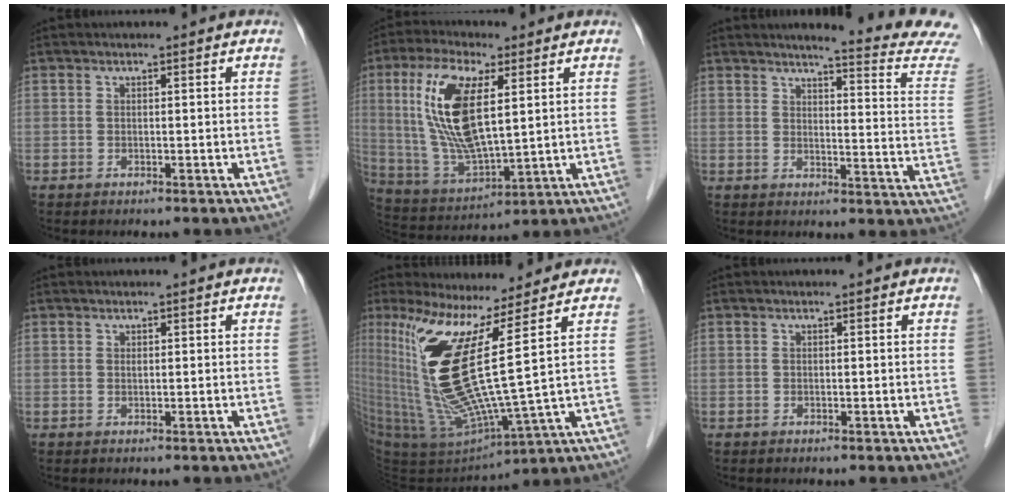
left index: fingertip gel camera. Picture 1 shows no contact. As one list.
[{"total": 14.4, "force": [3.9, 4.2, 13.3], "torque": [-0.283, 0.001, 0.078]}, {"total": 14.0, "force": [13.3, -1.7, 4.0], "torque": [-0.052, -0.100, 0.137]}, {"total": 0.0}, {"total": 15.9, "force": [5.9, -1.3, 14.7], "torque": [-0.296, -0.039, 0.117]}, {"total": 0.0}]